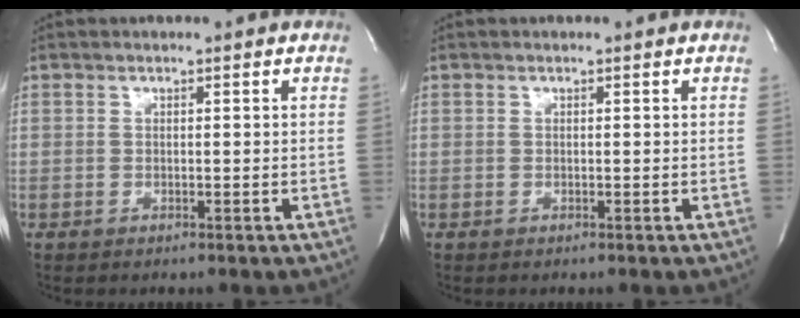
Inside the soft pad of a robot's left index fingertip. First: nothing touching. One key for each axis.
{"total": 0.0}